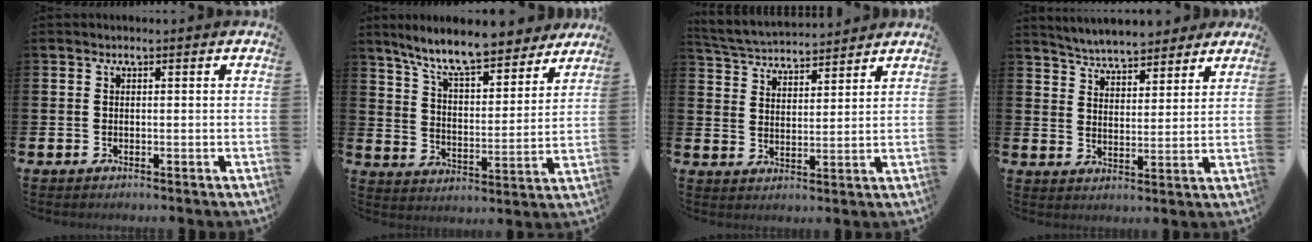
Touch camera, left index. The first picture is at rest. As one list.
[{"total": 10.9, "force": [9.8, 1.9, 4.4], "torque": [-0.108, -0.062, 0.170]}, {"total": 4.8, "force": [4.8, 0.6, 0.1], "torque": [-0.026, -0.029, 0.085]}, {"total": 5.9, "force": [5.7, 1.2, 0.9], "torque": [-0.034, -0.032, 0.100]}]